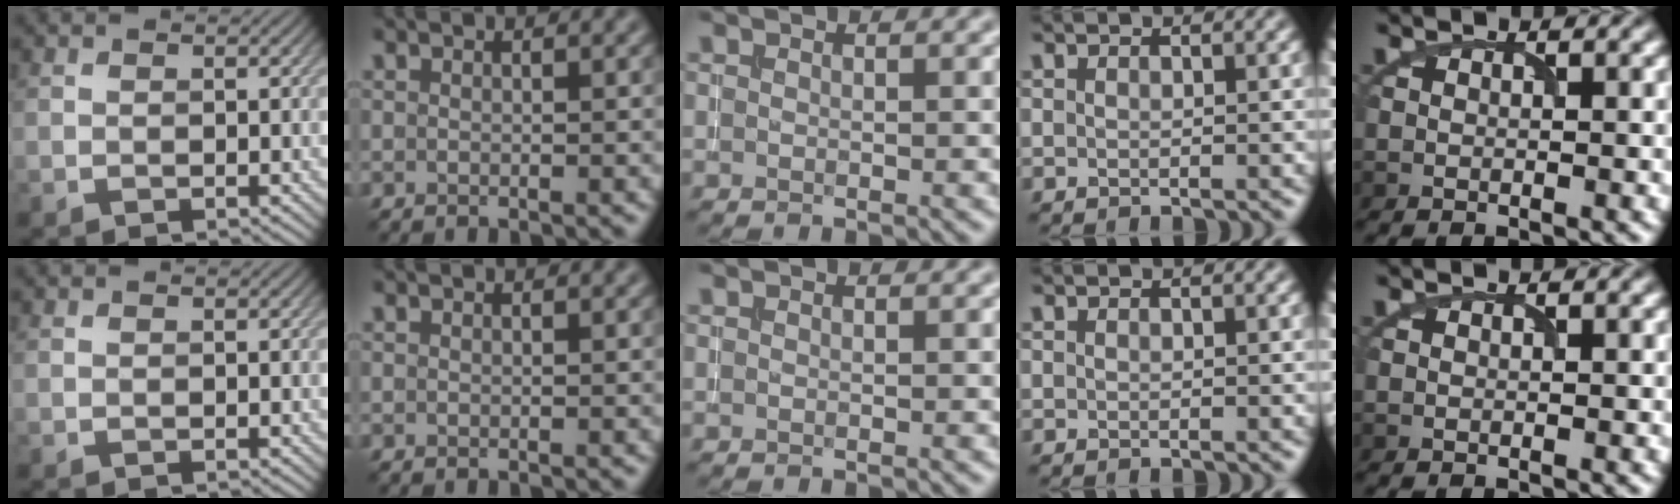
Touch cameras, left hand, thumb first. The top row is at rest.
{}